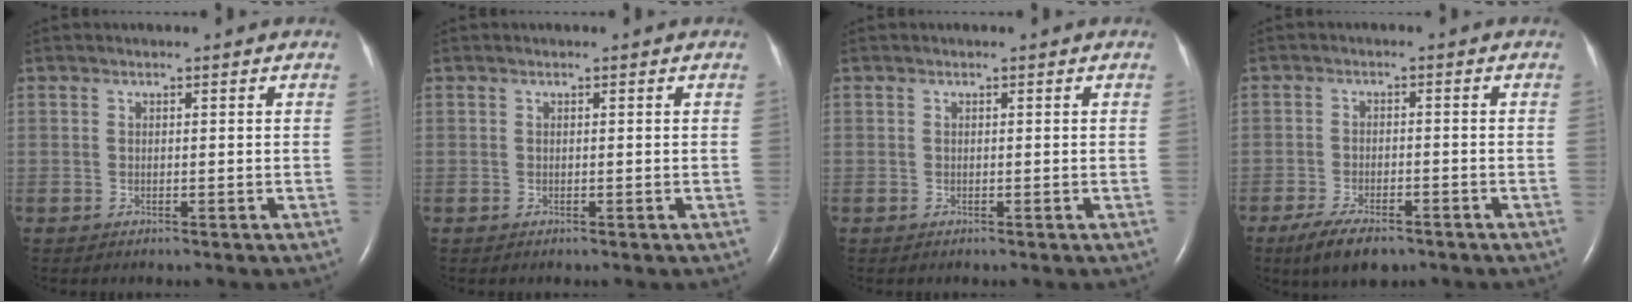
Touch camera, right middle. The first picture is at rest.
{"total": 0.0}
{"total": 0.0}
{"total": 6.9, "force": [-4.9, 2.4, 4.2], "torque": [-0.082, -0.010, -0.081]}